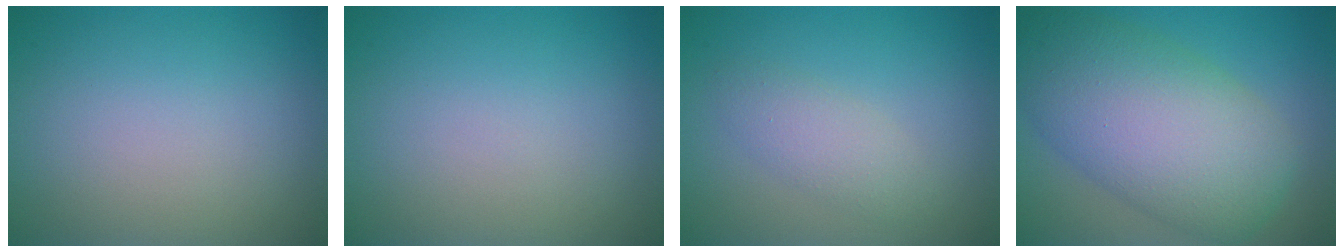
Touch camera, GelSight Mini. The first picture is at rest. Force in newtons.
{"total": 0.0}
{"total": 2.2, "press": 2.2, "slide": 0.2}
{"total": 10.7, "press": 10.7, "slide": 0.3}